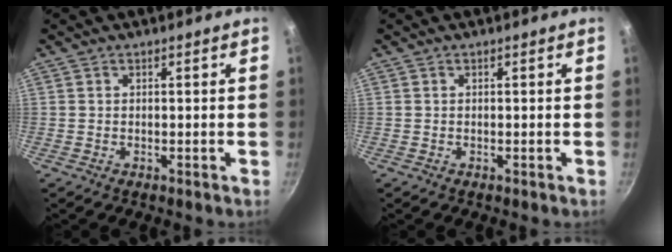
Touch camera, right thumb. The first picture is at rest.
{"total": 0.0}